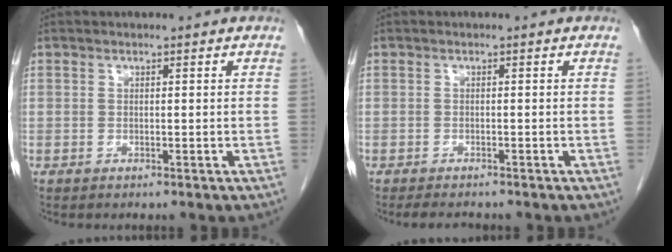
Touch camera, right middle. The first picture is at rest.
{"total": 2.8, "force": [-2.5, 0.6, 1.1], "torque": [-0.019, -0.009, -0.035]}